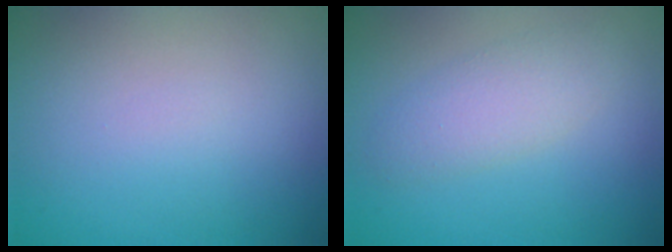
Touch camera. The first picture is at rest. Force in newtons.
{"total": 2.8, "press": 2.8, "slide": 0.0}